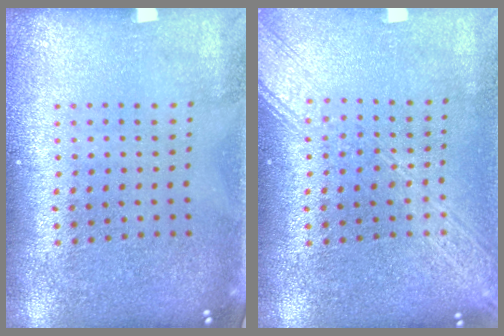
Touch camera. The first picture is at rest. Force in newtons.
{"total": 3.6, "press": 3.6, "slide": 0.5}